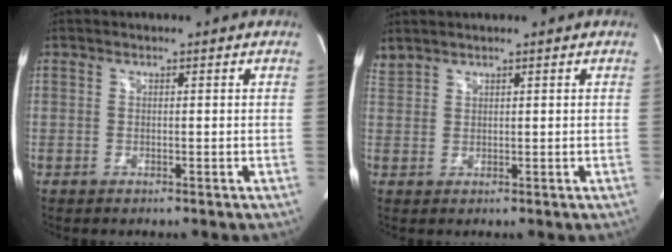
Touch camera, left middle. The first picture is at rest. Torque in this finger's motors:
{"motor_torque": [-0.04, -0.07, 0.02, -0.01]}